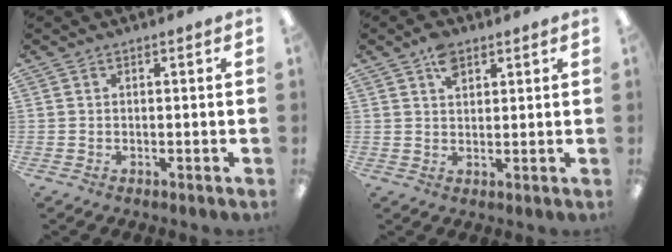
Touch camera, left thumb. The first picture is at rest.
{"total": 4.7, "force": [2.8, 2.7, 2.7], "torque": [-0.044, -0.004, 0.050]}